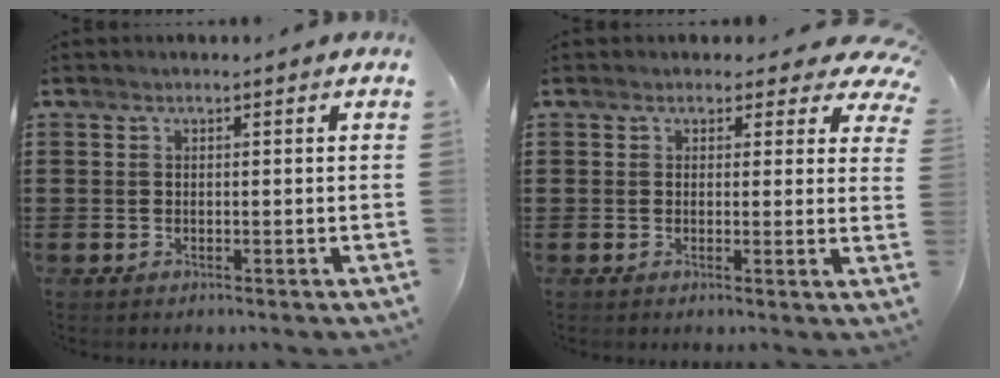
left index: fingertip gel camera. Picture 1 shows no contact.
{"total": 2.3, "force": [1.7, 1.4, 0.7], "torque": [-0.009, -0.002, 0.026]}